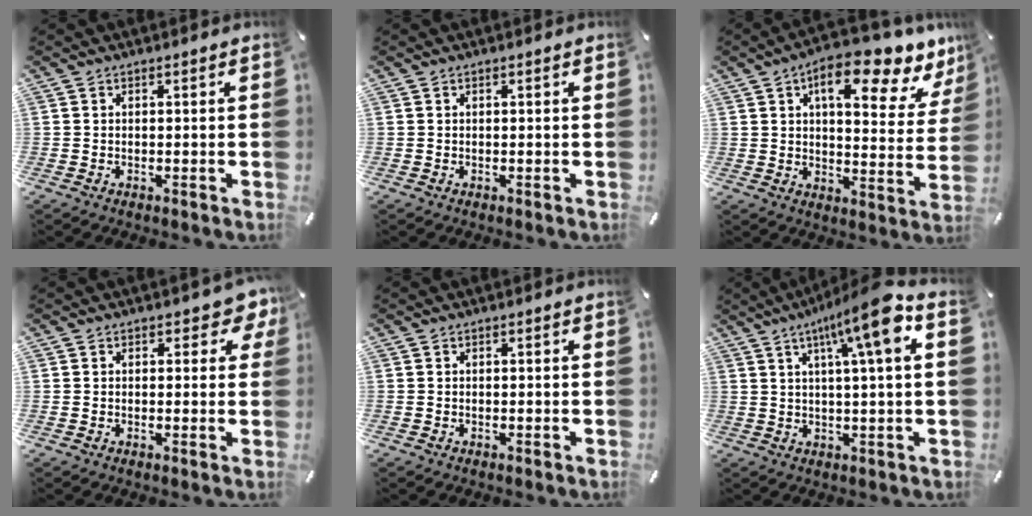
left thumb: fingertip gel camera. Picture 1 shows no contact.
{"total": 0.0}
{"total": 15.5, "force": [9.4, 6.2, 10.6], "torque": [-0.135, -0.063, 0.145]}
{"total": 3.9, "force": [1.8, 2.4, 2.5], "torque": [-0.022, -0.002, 0.024]}
{"total": 0.0}
{"total": 13.7, "force": [5.2, 1.8, 12.5], "torque": [-0.204, -0.013, 0.079]}